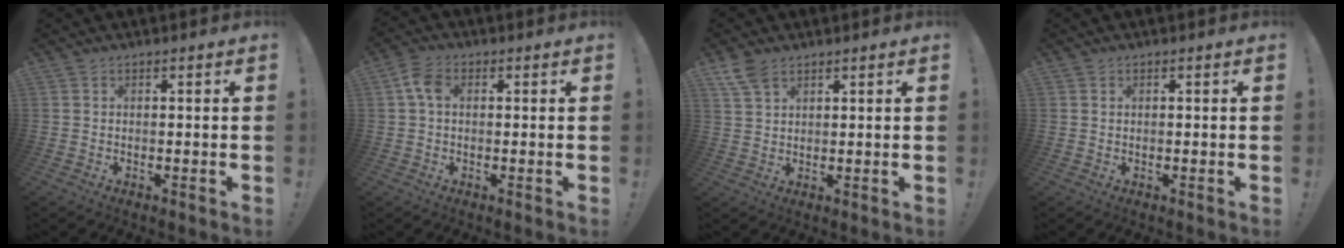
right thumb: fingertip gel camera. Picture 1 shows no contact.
{"total": 5.6, "force": [0.8, 3.6, 4.1], "torque": [-0.086, 0.012, 0.017]}
{"total": 5.8, "force": [4.0, 2.9, 3.1], "torque": [-0.066, -0.009, 0.079]}
{"total": 0.6, "force": [0.5, 0.2, -0.2], "torque": [0.000, 0.002, 0.010]}